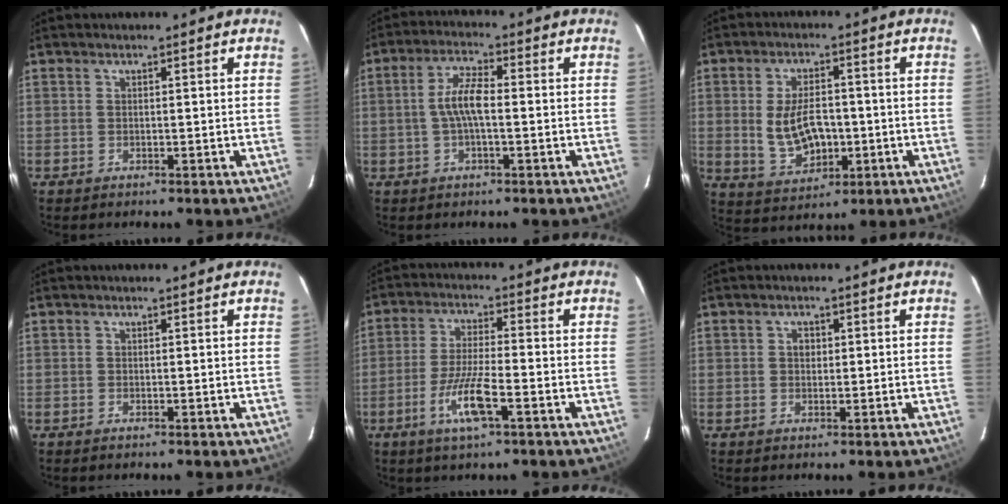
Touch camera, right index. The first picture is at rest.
{"total": 5.8, "force": [-0.5, 1.7, 5.5], "torque": [-0.110, 0.012, -0.010]}
{"total": 9.5, "force": [-1.1, 5.4, 7.7], "torque": [-0.156, -0.004, -0.002]}
{"total": 0.0}
{"total": 8.4, "force": [-4.0, 1.1, 7.3], "torque": [-0.149, -0.009, -0.077]}
{"total": 1.4, "force": [0.2, 1.2, 0.6], "torque": [-0.009, 0.006, 0.002]}